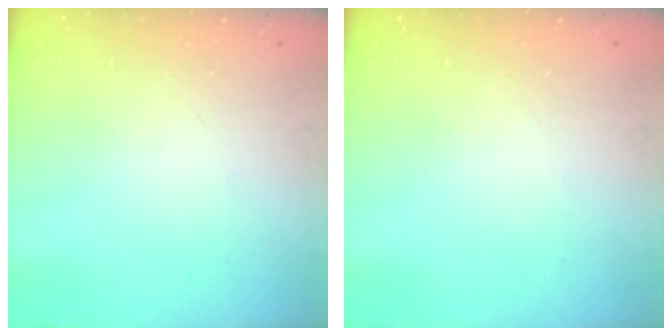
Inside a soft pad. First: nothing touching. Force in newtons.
{"total": 0.0}